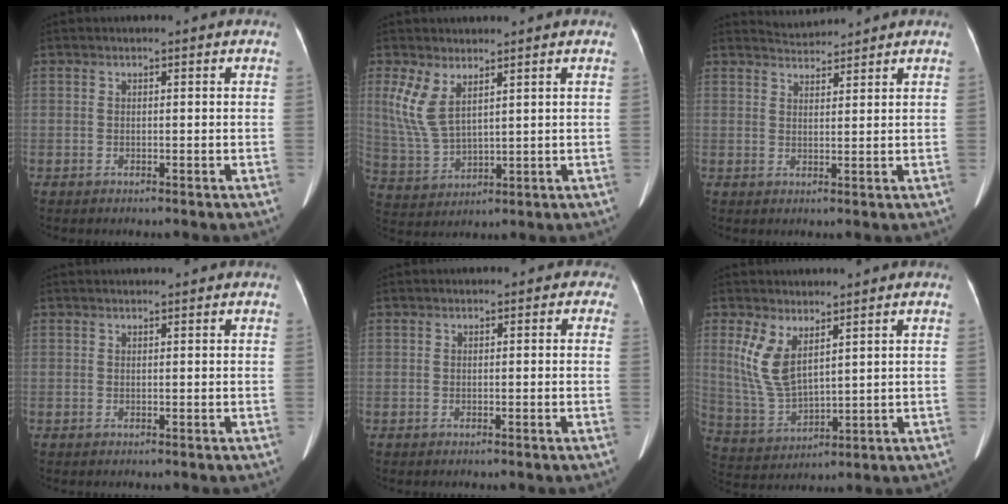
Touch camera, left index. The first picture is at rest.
{"total": 6.4, "force": [3.3, 2.5, 4.9], "torque": [-0.129, -0.003, 0.081]}
{"total": 2.8, "force": [2.7, -0.3, -0.6], "torque": [0.001, 0.009, 0.056]}
{"total": 1.5, "force": [1.4, 0.1, 0.4], "torque": [-0.004, 0.018, 0.021]}
{"total": 0.7, "force": [-0.4, 0.5, 0.0], "torque": [0.012, 0.002, -0.016]}
{"total": 7.4, "force": [3.5, 2.9, 5.8], "torque": [-0.140, -0.006, 0.086]}